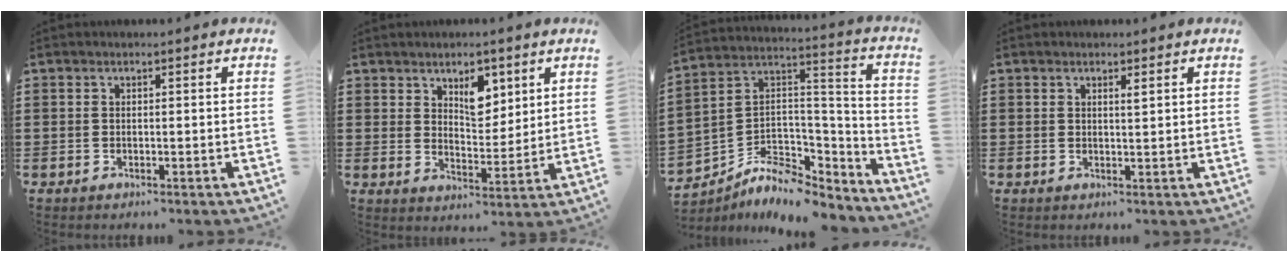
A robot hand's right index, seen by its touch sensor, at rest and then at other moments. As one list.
[{"total": 6.1, "force": [3.5, 3.4, 3.6], "torque": [-0.051, 0.000, 0.056]}, {"total": 7.3, "force": [-5.3, 4.3, 2.4], "torque": [-0.059, -0.006, -0.099]}, {"total": 1.1, "force": [0.8, 0.2, 0.7], "torque": [-0.007, -0.003, 0.013]}]